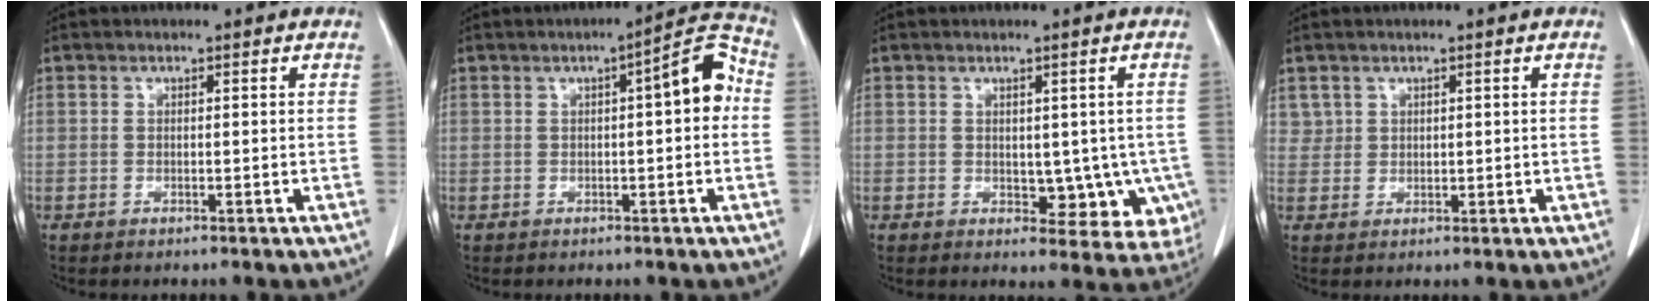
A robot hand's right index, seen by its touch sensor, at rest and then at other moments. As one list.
[{"total": 6.9, "force": [0.8, 1.3, 6.8], "torque": [-0.089, 0.023, 0.004]}, {"total": 7.5, "force": [-1.0, 4.6, 5.8], "torque": [-0.041, 0.002, -0.002]}, {"total": 2.1, "force": [1.2, 1.6, -0.1], "torque": [0.015, 0.005, 0.018]}]